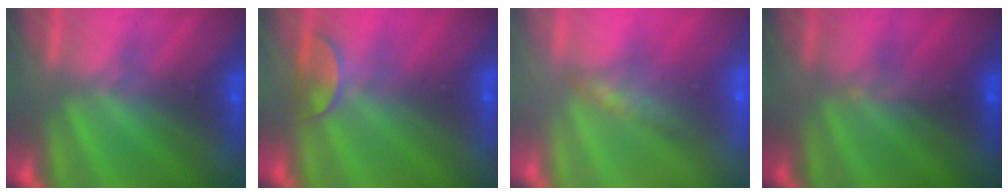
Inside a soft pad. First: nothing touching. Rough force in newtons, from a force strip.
{"total": 2.4}
{"total": 9.1}
{"total": 3.0}